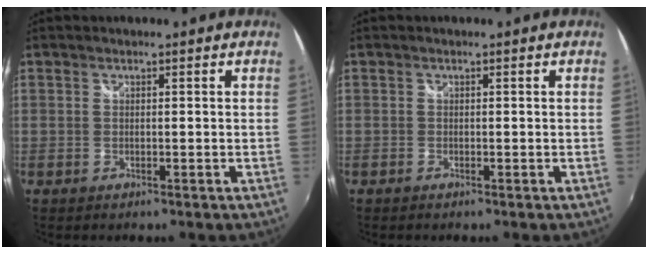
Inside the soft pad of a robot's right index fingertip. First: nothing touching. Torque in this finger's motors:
{"motor_torque": [-0.05, 0.07, -0.04, -0.02]}